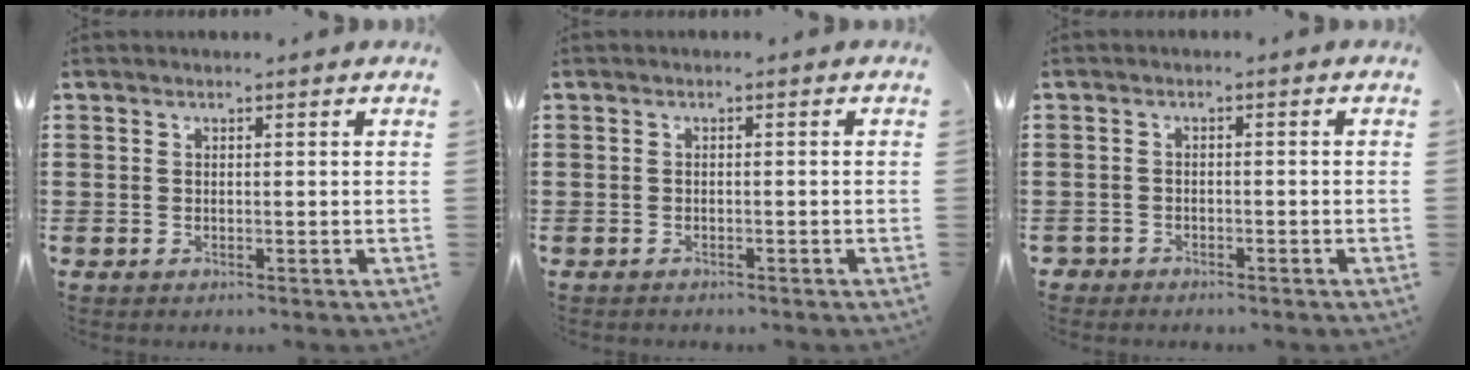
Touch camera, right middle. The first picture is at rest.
{"total": 0.6, "force": [-0.6, 0.1, -0.1], "torque": [0.000, 0.000, -0.014]}
{"total": 1.6, "force": [-1.5, 0.5, -0.1], "torque": [-0.005, -0.003, -0.034]}